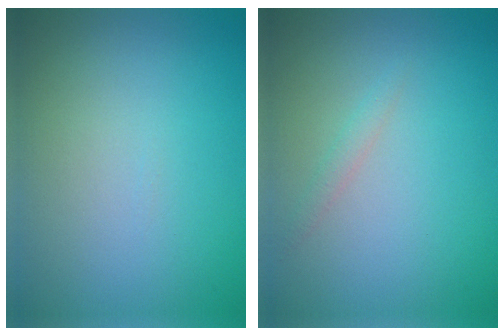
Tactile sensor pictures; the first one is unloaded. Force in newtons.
{"total": 0.8, "press": 0.8, "slide": 0.0}